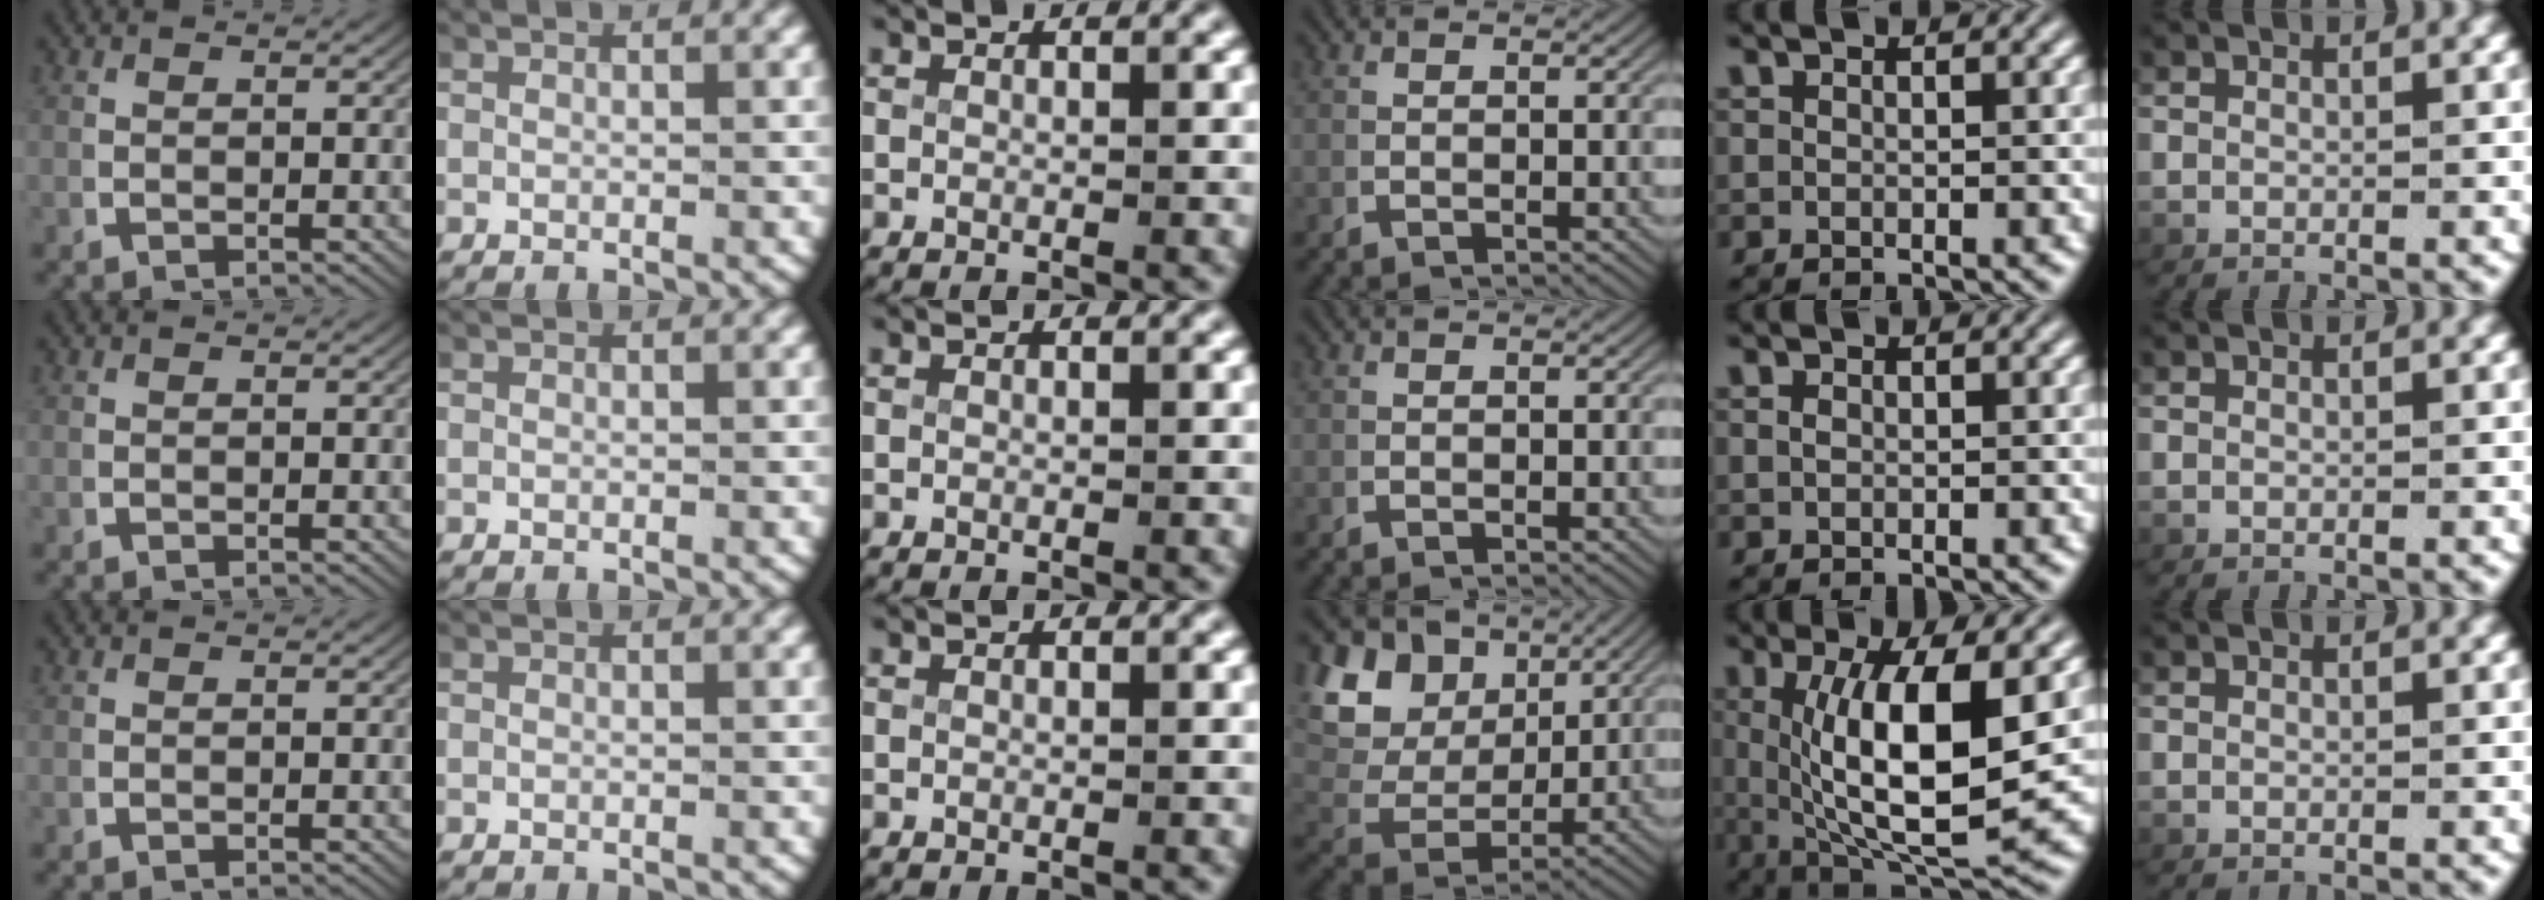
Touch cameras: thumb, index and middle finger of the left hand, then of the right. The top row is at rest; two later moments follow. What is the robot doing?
{"motion": "lift_and_place", "object": "card"}